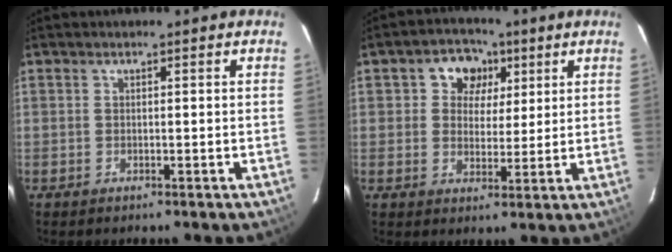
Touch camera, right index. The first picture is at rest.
{"total": 7.2, "force": [2.5, 6.3, 2.6], "torque": [-0.043, 0.012, 0.035]}